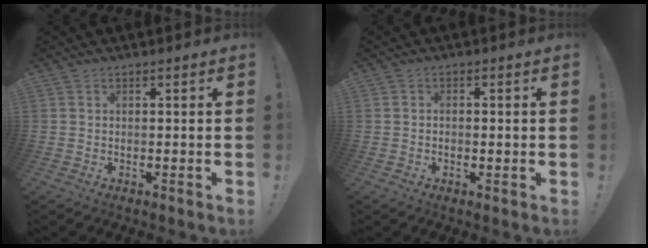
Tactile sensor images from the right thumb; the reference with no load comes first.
{"total": 1.1, "force": [-0.4, 0.7, 0.7], "torque": [-0.017, 0.006, -0.005]}